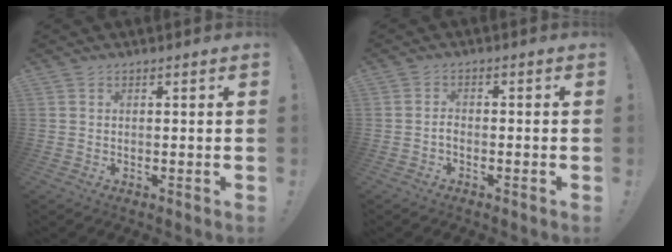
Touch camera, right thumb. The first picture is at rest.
{"total": 1.9, "force": [-1.1, 0.6, 1.5], "torque": [-0.023, 0.006, -0.020]}